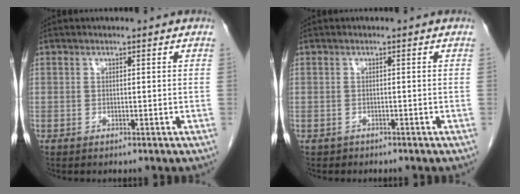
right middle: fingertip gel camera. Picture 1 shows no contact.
{"total": 0.8, "force": [-0.6, 0.5, -0.1], "torque": [-0.013, 0.001, -0.009]}